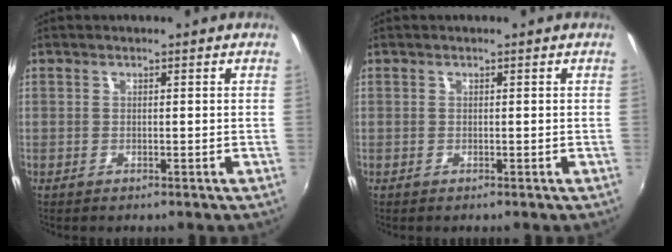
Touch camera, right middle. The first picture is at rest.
{"total": 0.0}